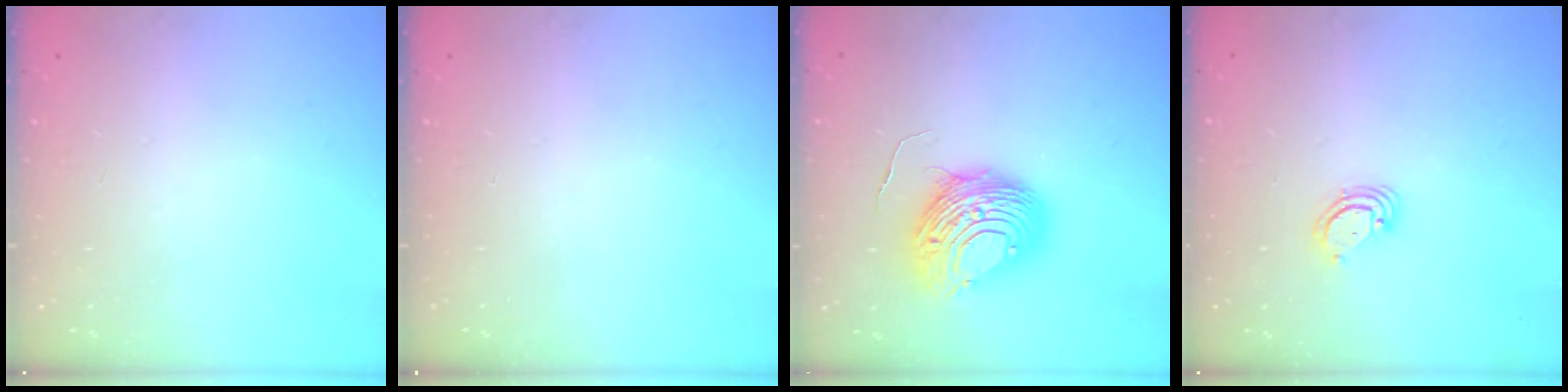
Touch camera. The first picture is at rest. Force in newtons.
{"total": 0.0}
{"total": 12.1, "press": 12.1, "slide": 1.2}
{"total": 3.2, "press": 3.2, "slide": 0.2}